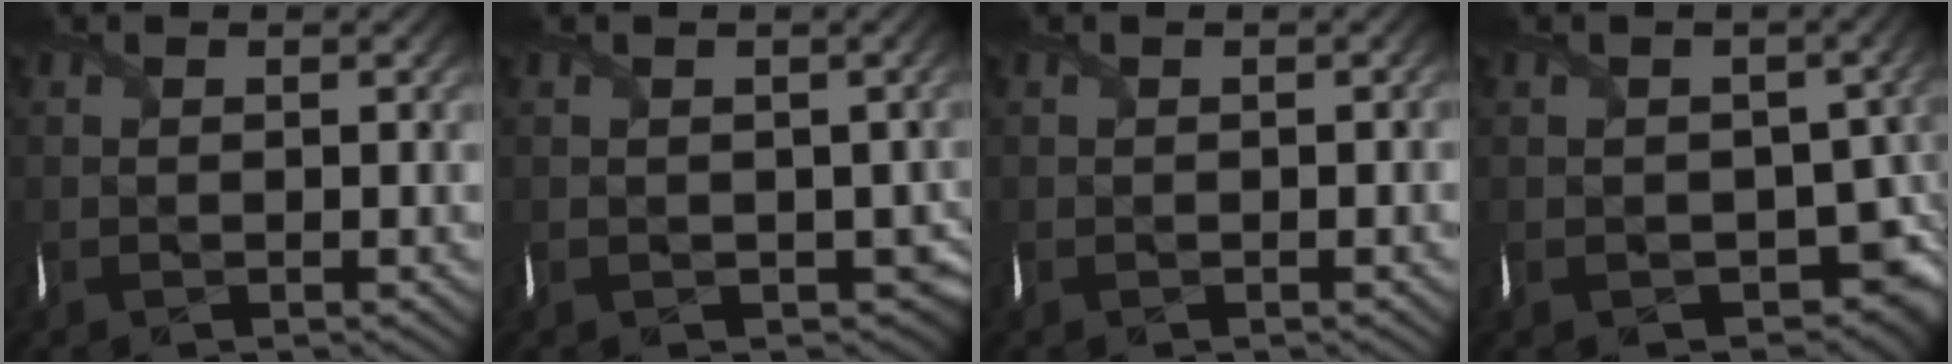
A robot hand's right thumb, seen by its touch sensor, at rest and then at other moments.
{"total": 4.8, "force": [-0.5, 3.9, 2.8], "torque": [-0.048, -0.031, 0.001]}
{"total": 0.6, "force": [-0.2, 0.4, 0.3], "torque": [-0.007, -0.002, -0.004]}
{"total": 7.4, "force": [-0.9, 5.7, 4.6], "torque": [-0.075, -0.040, -0.005]}